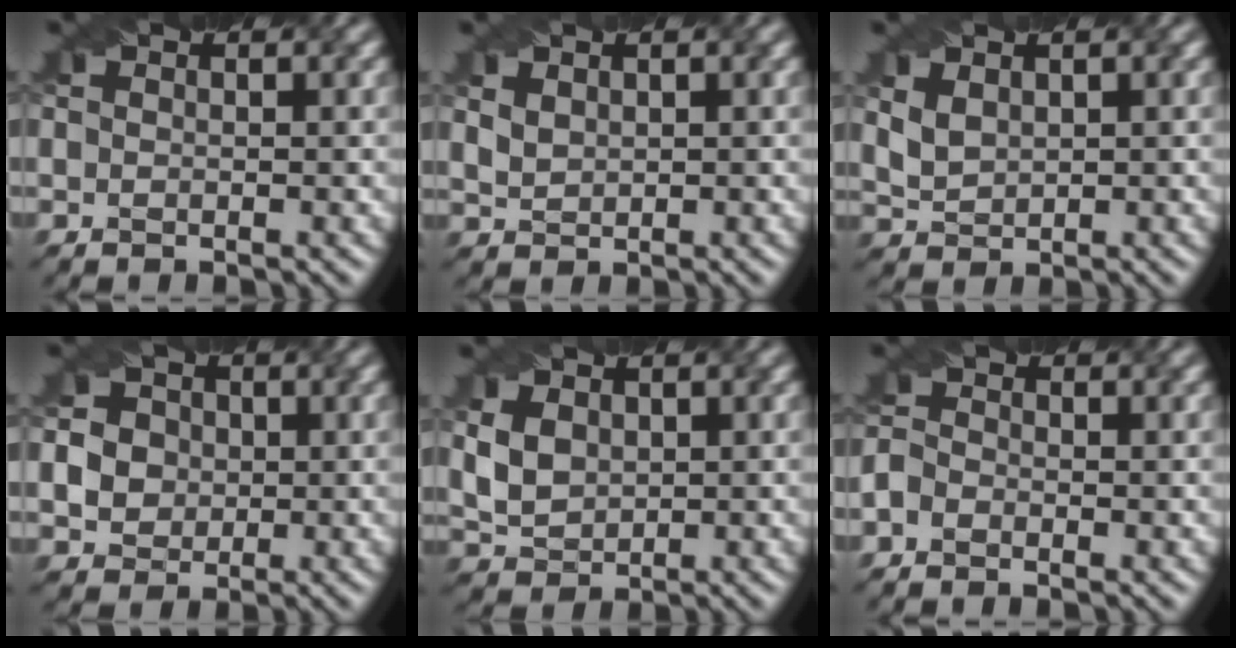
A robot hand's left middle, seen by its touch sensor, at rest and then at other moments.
{"total": 2.0, "force": [1.3, 1.2, 0.8], "torque": [-0.029, 0.006, 0.034]}
{"total": 2.4, "force": [1.2, 1.6, 1.2], "torque": [-0.041, 0.003, 0.033]}
{"total": 6.9, "force": [1.4, 6.3, 2.6], "torque": [-0.067, 0.035, 0.017]}
{"total": 3.7, "force": [0.9, 3.0, 2.1], "torque": [-0.068, 0.008, 0.022]}
{"total": 1.5, "force": [-1.2, 0.8, 0.5], "torque": [-0.016, 0.008, -0.020]}